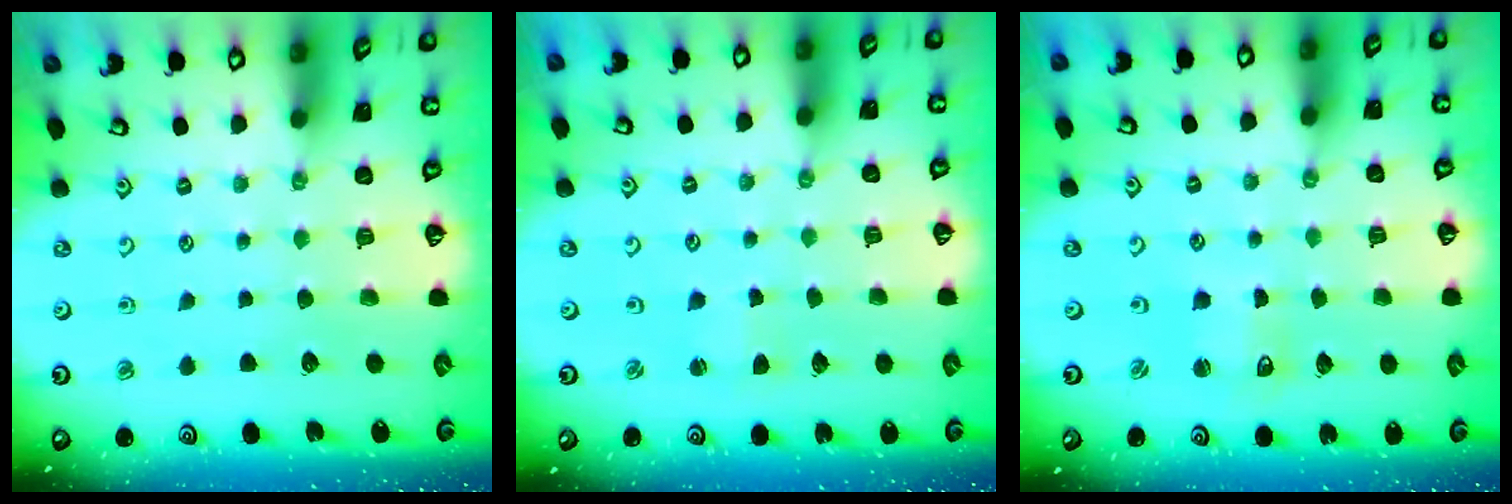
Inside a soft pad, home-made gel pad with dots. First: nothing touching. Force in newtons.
{"total": 2.1, "press": 2.0, "slide": 0.3}
{"total": 2.3, "press": 2.3, "slide": 0.3}